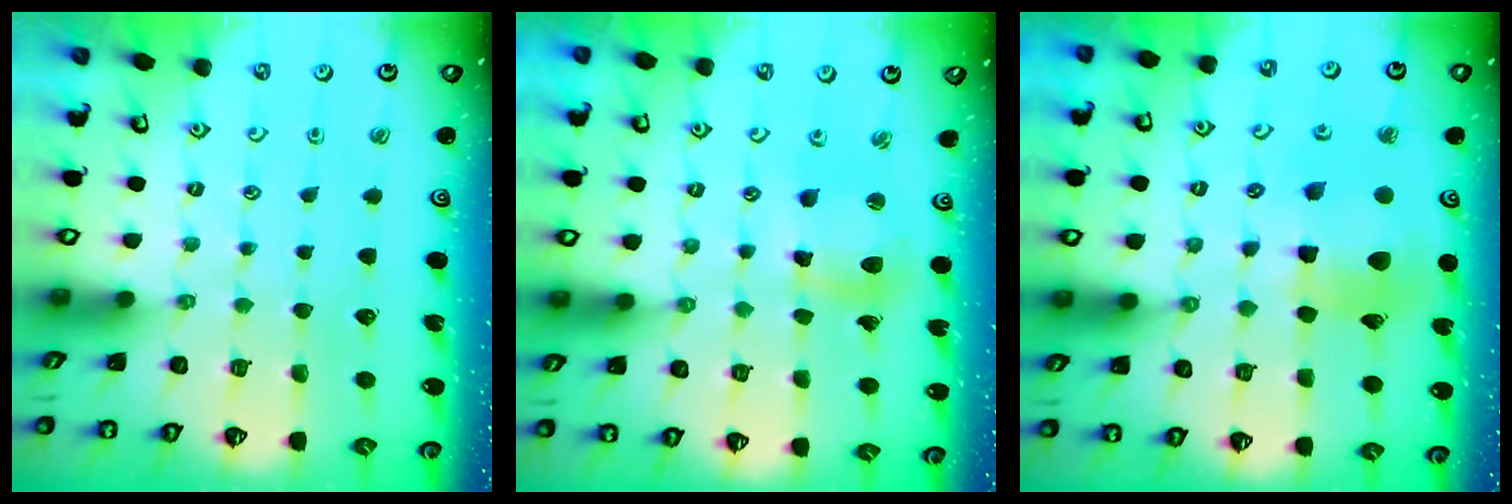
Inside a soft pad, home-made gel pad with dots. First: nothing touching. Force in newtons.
{"total": 10.4, "press": 10.3, "slide": 1.2}
{"total": 13.5, "press": 13.4, "slide": 1.8}